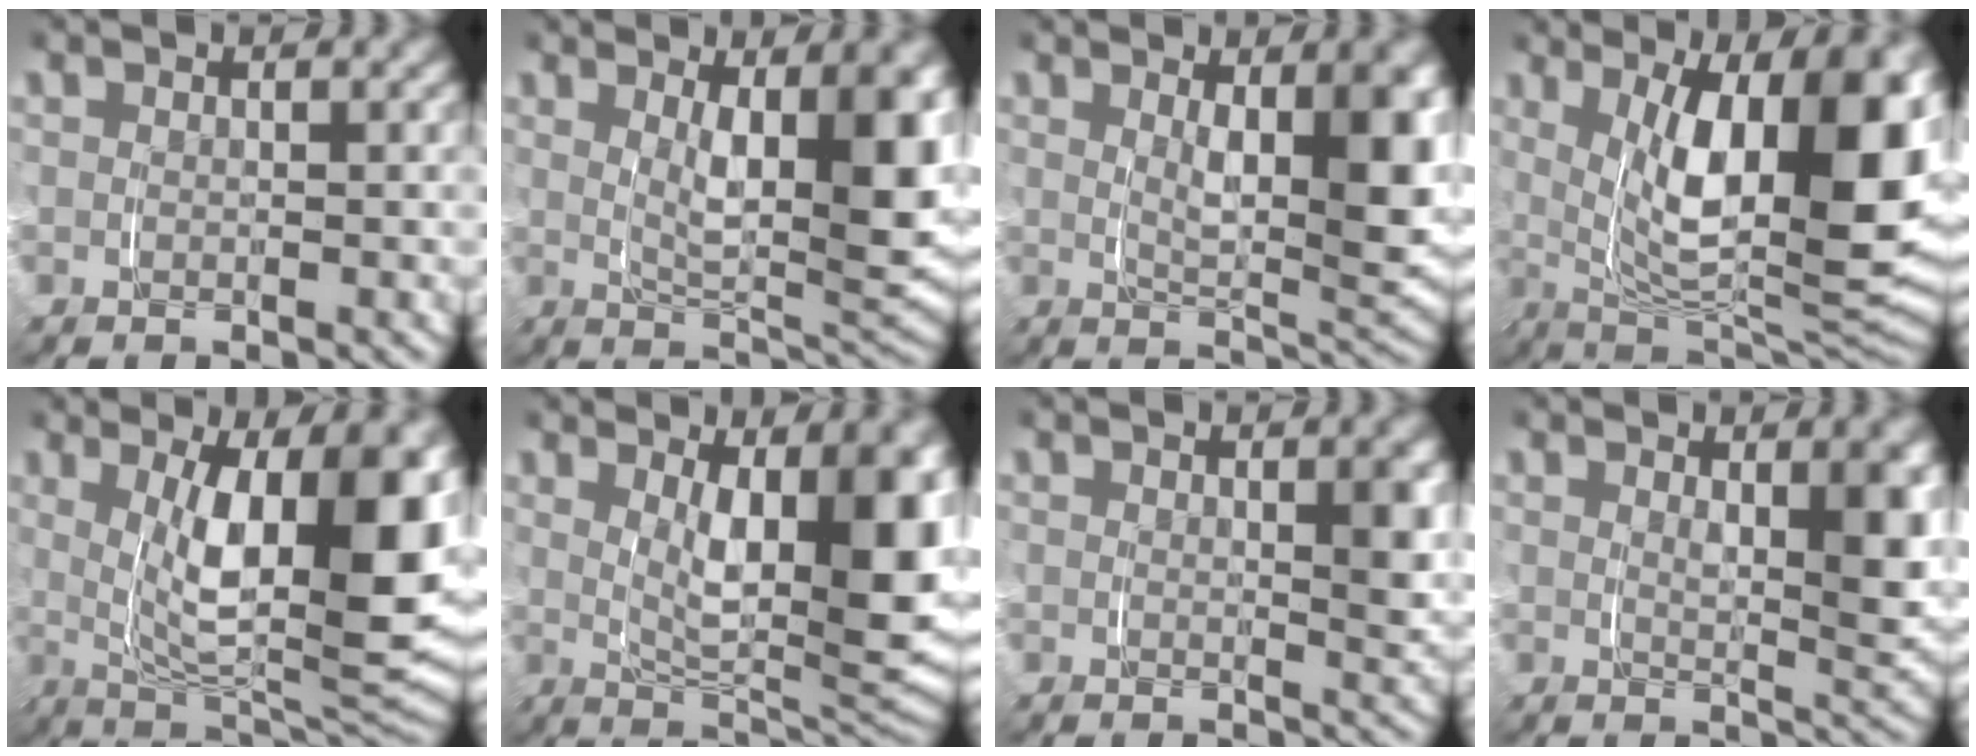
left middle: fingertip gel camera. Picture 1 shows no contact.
{"total": 9.1, "force": [1.0, 3.2, 8.4], "torque": [-0.122, -0.021, 0.021]}
{"total": 7.4, "force": [1.4, 2.4, 6.8], "torque": [-0.094, -0.017, 0.023]}
{"total": 15.6, "force": [1.6, 7.6, 13.6], "torque": [-0.206, -0.020, 0.035]}
{"total": 14.3, "force": [1.3, 6.2, 12.9], "torque": [-0.193, -0.019, 0.033]}
{"total": 11.1, "force": [0.8, 4.8, 10.0], "torque": [-0.143, -0.033, 0.023]}
{"total": 2.0, "force": [0.6, 0.3, 1.9], "torque": [-0.023, -0.009, 0.008]}
{"total": 4.3, "force": [1.4, 1.1, 3.9], "torque": [-0.057, -0.018, 0.025]}